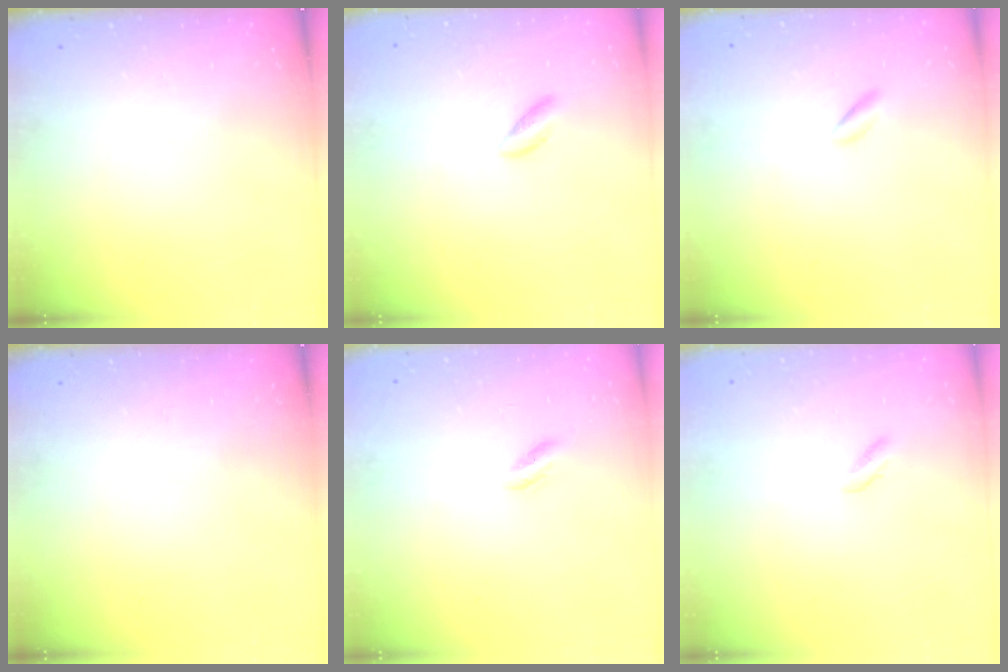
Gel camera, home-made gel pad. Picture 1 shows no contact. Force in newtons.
{"total": 2.7, "press": 2.4, "slide": 1.2}
{"total": 0.7, "press": 0.5, "slide": 0.5}
{"total": 0.0}
{"total": 1.8, "press": 1.6, "slide": 0.8}
{"total": 2.7, "press": 2.5, "slide": 0.9}